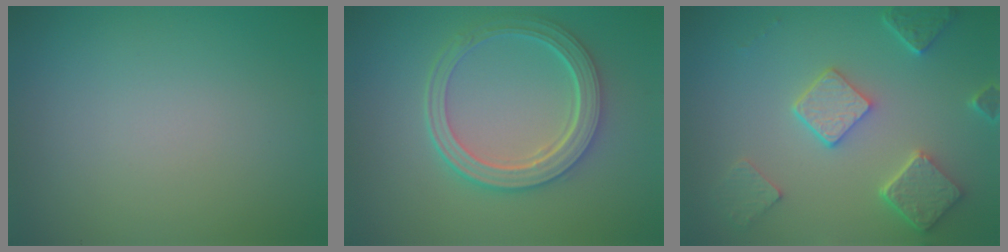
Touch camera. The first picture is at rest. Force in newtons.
{"total": 5.1, "press": 4.1, "slide": 3.1}
{"total": 4.9, "press": 3.9, "slide": 2.8}